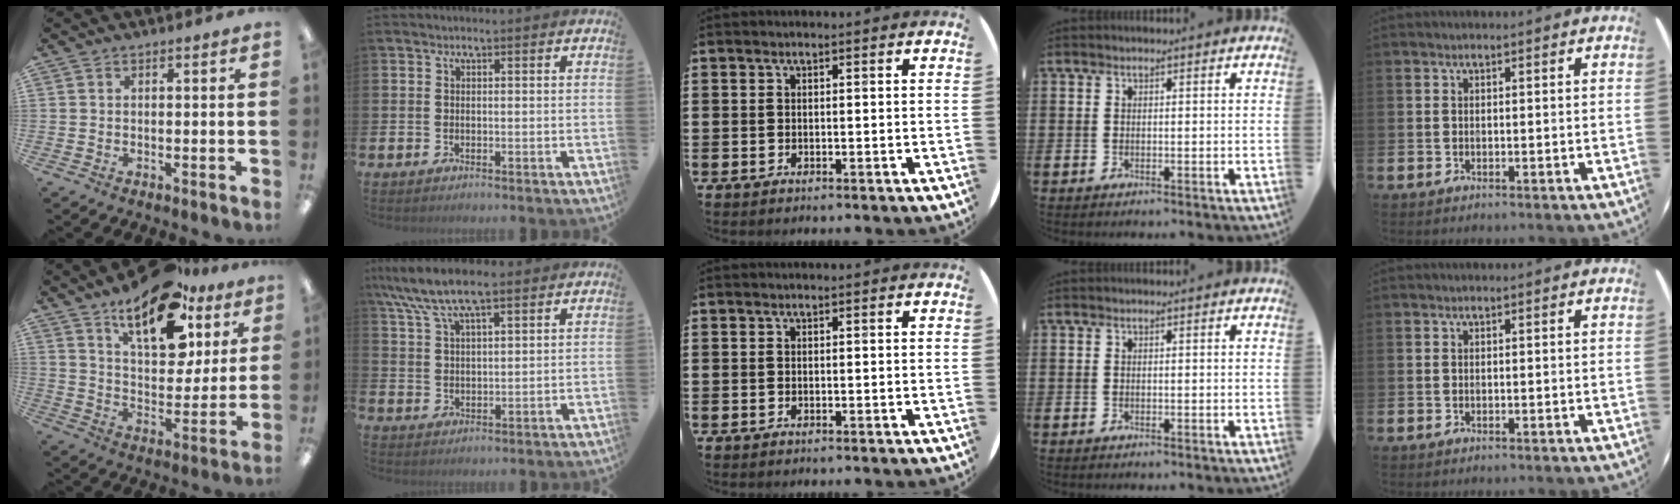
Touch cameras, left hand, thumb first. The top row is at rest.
{"thumb": {"total": 17.9, "force": [11.1, 8.3, 11.3], "torque": [-0.171, -0.049, 0.188]}, "index": {"total": 8.4, "force": [6.9, 2.1, 4.3], "torque": [-0.110, -0.012, 0.126]}}